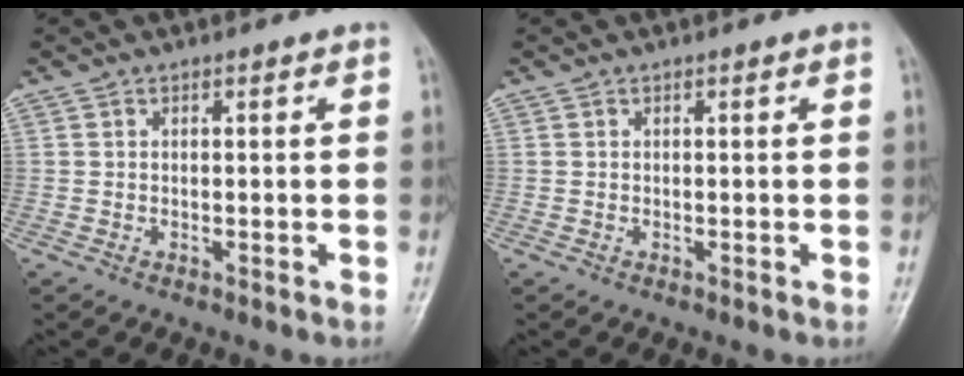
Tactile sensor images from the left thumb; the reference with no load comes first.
{"total": 0.0}